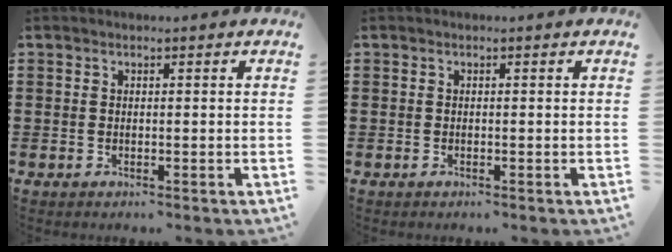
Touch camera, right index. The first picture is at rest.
{"total": 0.0}